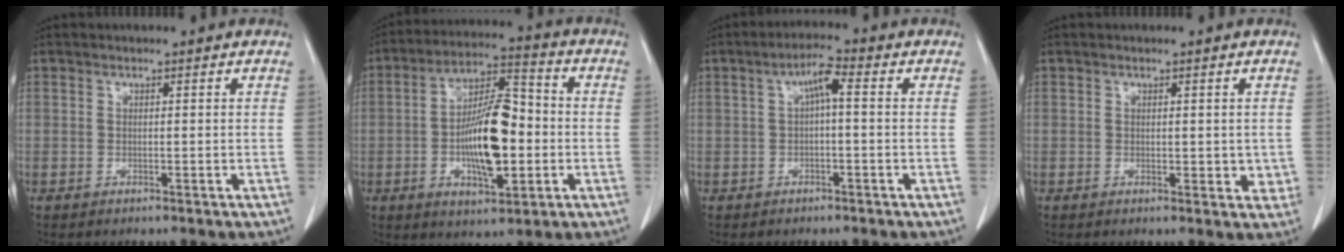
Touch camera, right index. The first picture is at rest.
{"total": 13.6, "force": [-1.9, 4.4, 12.7], "torque": [-0.229, 0.012, -0.030]}
{"total": 3.8, "force": [0.5, 0.6, 3.7], "torque": [-0.065, 0.016, 0.006]}
{"total": 3.0, "force": [0.1, 1.6, 2.5], "torque": [-0.022, -0.003, 0.004]}